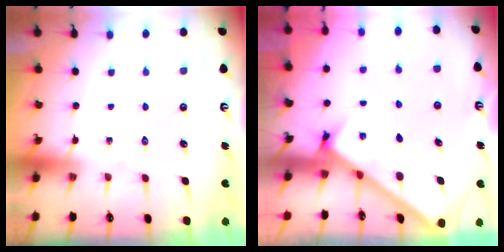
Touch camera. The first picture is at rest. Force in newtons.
{"total": 2.5, "press": 2.5, "slide": 0.3}